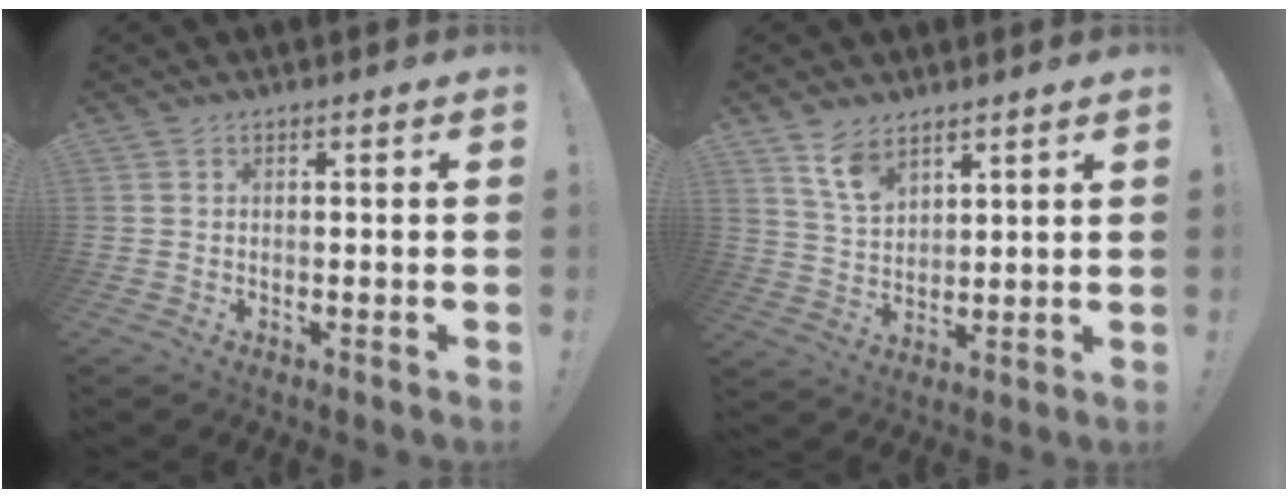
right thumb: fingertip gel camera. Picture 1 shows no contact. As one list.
[{"total": 8.4, "force": [6.0, 4.7, 3.6], "torque": [-0.066, -0.031, 0.115]}]